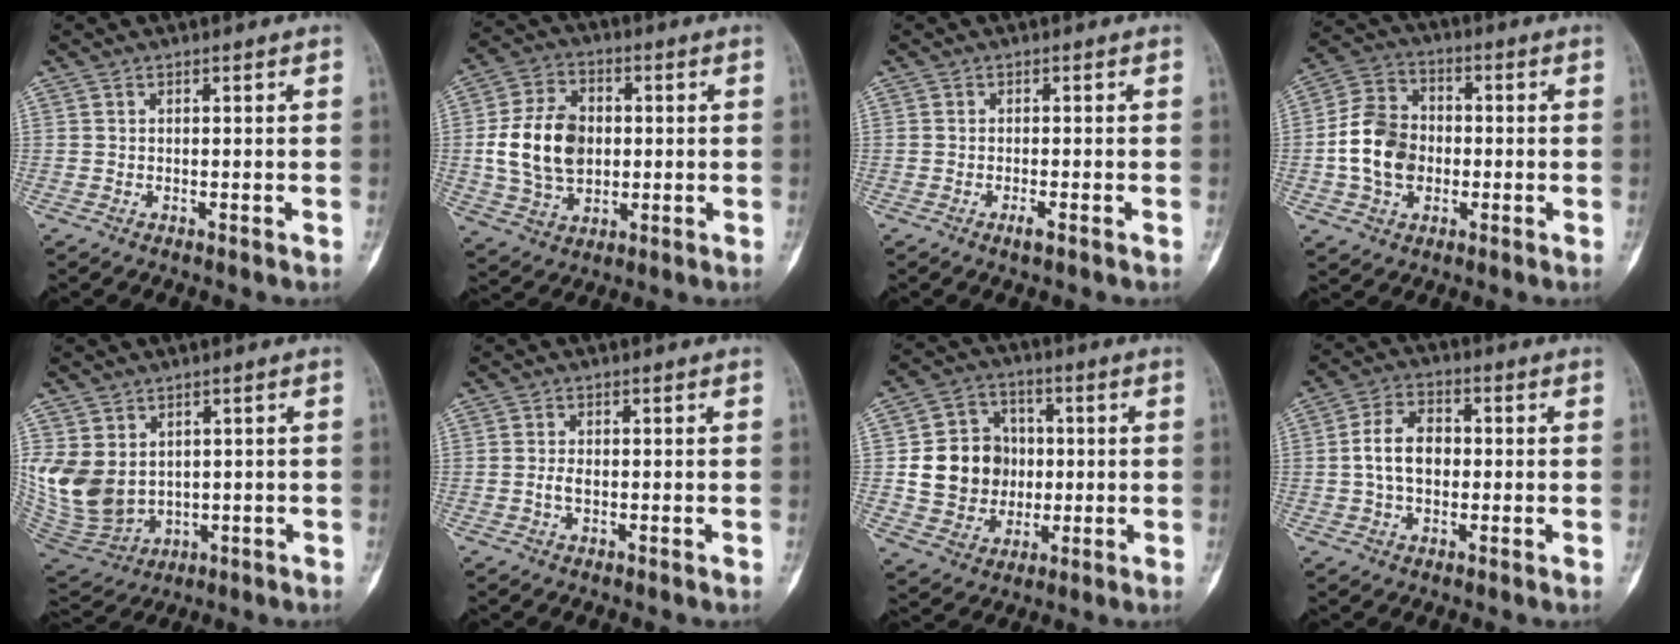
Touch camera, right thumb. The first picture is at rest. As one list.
[{"total": 14.7, "force": [0.1, 10.5, 10.3], "torque": [-0.169, 0.013, 0.007]}, {"total": 1.6, "force": [-0.9, 0.3, 1.2], "torque": [-0.023, 0.001, -0.019]}, {"total": 12.0, "force": [-1.7, 9.2, 7.4], "torque": [-0.119, 0.026, -0.038]}, {"total": 12.1, "force": [1.3, 9.6, 7.3], "torque": [-0.136, -0.006, 0.056]}, {"total": 1.8, "force": [-0.4, 1.0, 1.5], "torque": [-0.029, 0.009, -0.009]}, {"total": 13.7, "force": [0.2, 12.2, 6.3], "torque": [-0.063, 0.019, 0.013]}, {"total": 8.4, "force": [-0.4, 5.7, 6.1], "torque": [-0.098, 0.022, -0.014]}]